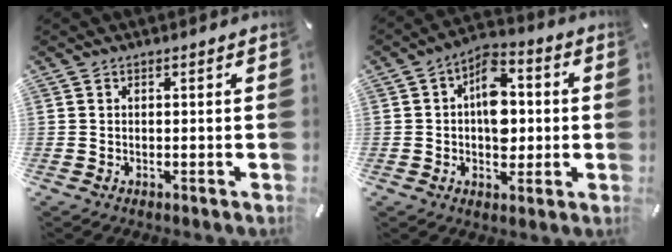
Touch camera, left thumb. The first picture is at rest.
{"total": 10.8, "force": [0.1, 7.6, 7.7], "torque": [-0.109, 0.009, 0.002]}